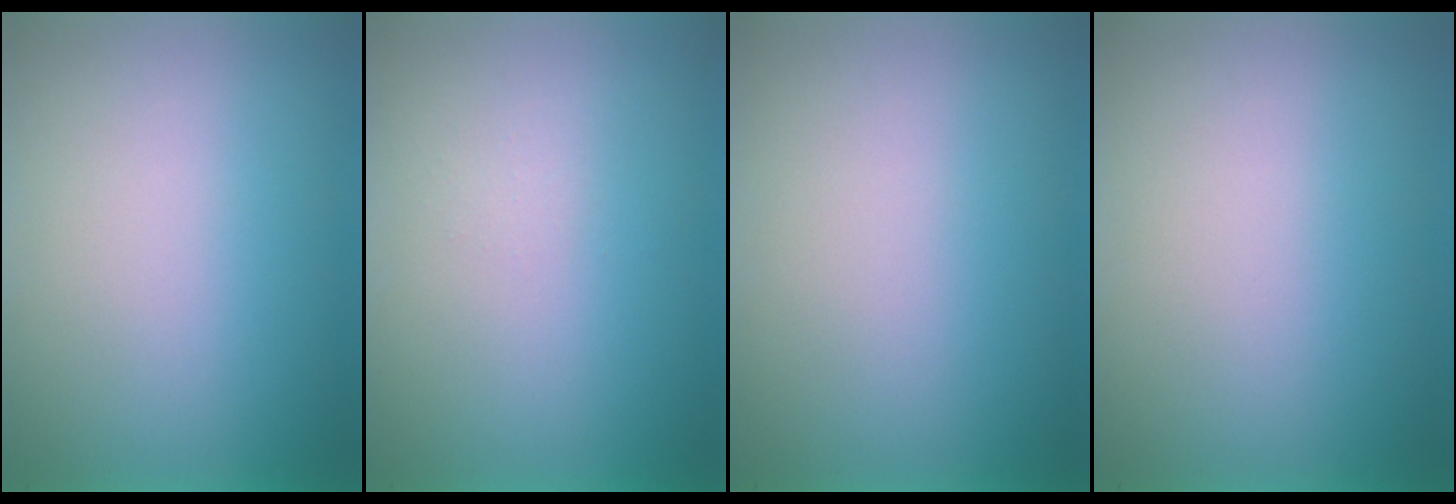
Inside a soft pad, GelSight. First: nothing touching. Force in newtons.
{"total": 1.3}
{"total": 0.0}
{"total": 0.0}